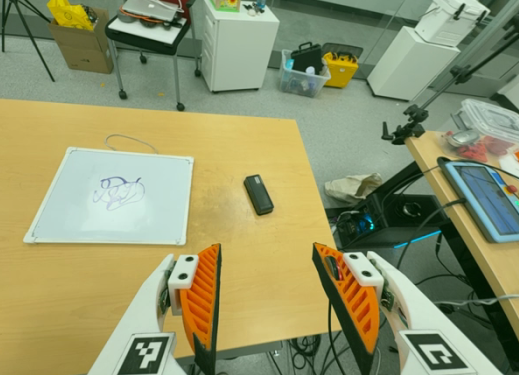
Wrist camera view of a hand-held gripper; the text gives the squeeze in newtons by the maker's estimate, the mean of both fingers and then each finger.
{"total": 0.0}